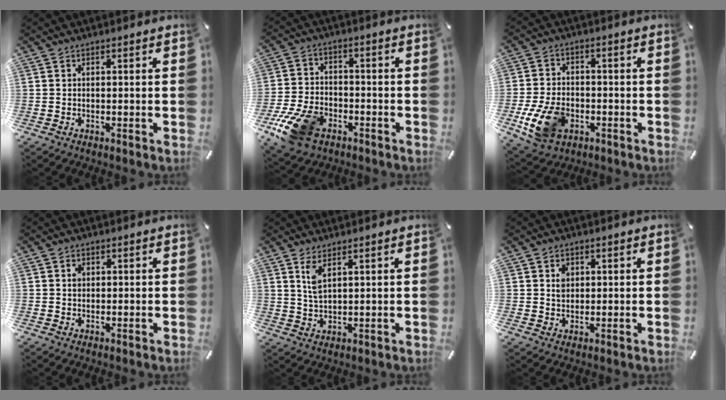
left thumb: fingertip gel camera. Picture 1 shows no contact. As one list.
[{"total": 12.4, "force": [-6.8, 7.9, 6.8], "torque": [-0.139, 0.037, -0.120]}, {"total": 11.4, "force": [-4.0, 7.9, 7.2], "torque": [-0.153, 0.007, -0.069]}, {"total": 1.4, "force": [0.2, 1.2, 0.6], "torque": [-0.005, 0.002, 0.002]}, {"total": 4.5, "force": [2.4, 1.9, 3.3], "torque": [-0.073, 0.001, 0.043]}, {"total": 2.8, "force": [0.8, 2.4, 1.2], "torque": [-0.011, -0.002, 0.011]}]